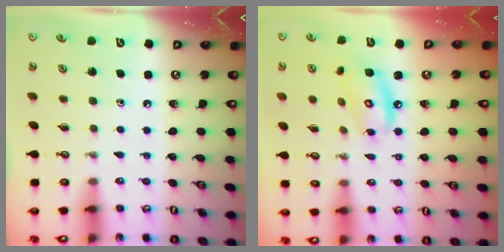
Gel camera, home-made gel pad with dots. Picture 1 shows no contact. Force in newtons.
{"total": 9.4, "press": 9.4, "slide": 0.8}